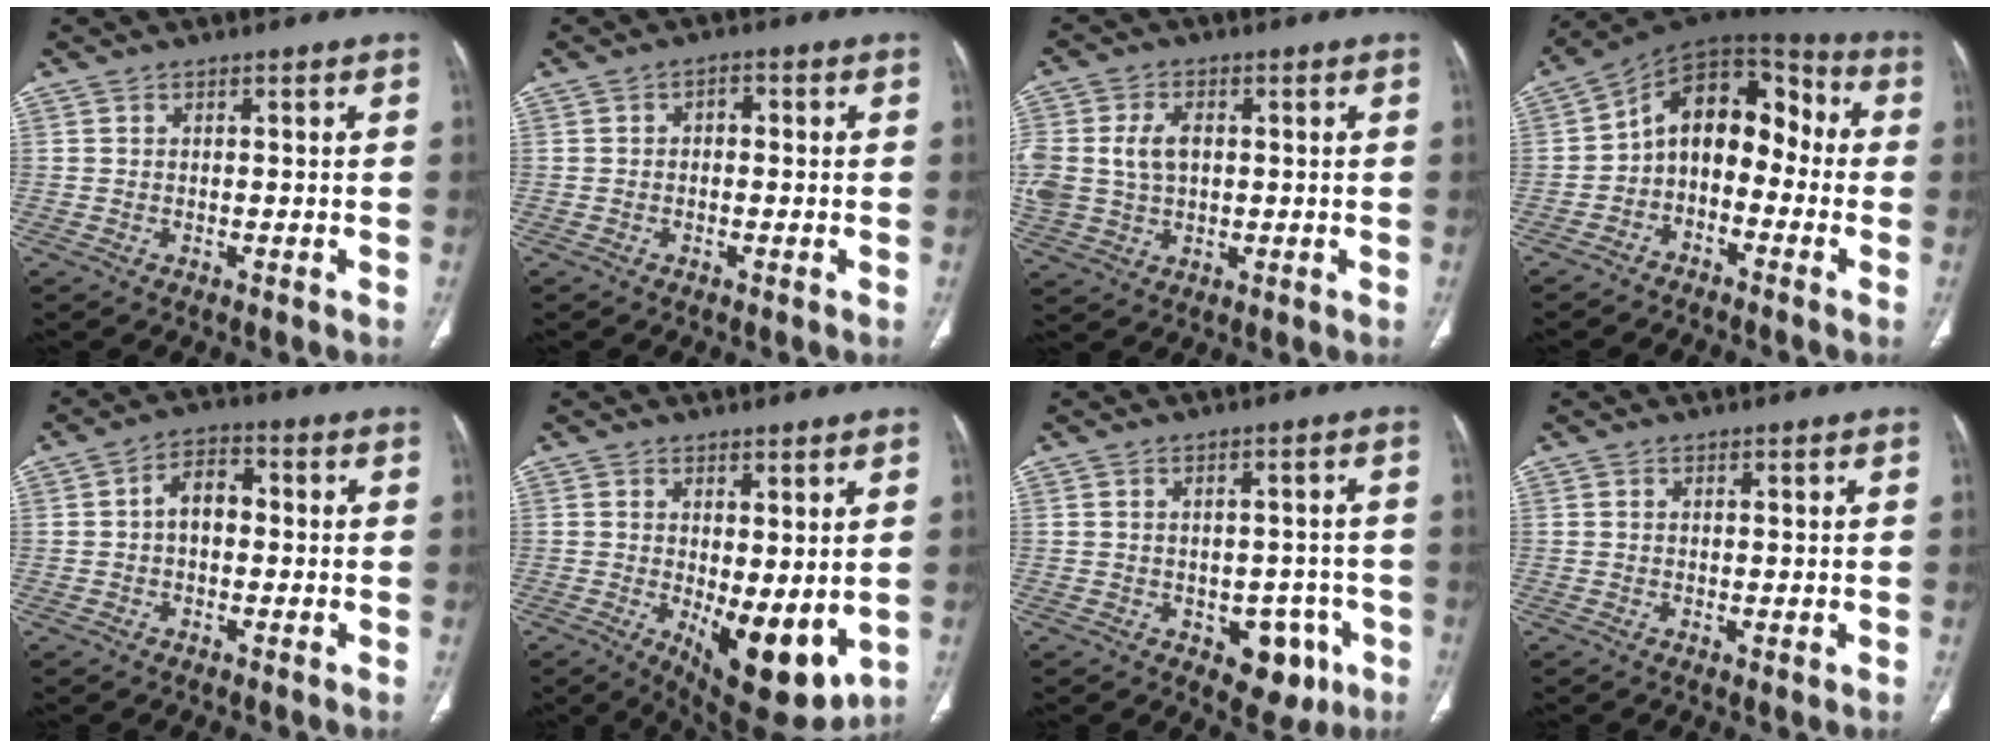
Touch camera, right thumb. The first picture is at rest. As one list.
[{"total": 2.0, "force": [0.0, 1.3, 1.5], "torque": [-0.013, 0.007, -0.007]}, {"total": 11.4, "force": [1.2, 8.3, 7.7], "torque": [-0.183, 0.006, 0.032]}, {"total": 13.0, "force": [-2.3, 8.9, 9.2], "torque": [-0.104, 0.075, -0.053]}, {"total": 5.7, "force": [-0.1, 3.8, 4.3], "torque": [-0.059, 0.022, -0.010]}, {"total": 11.3, "force": [-1.3, 4.6, 10.2], "torque": [-0.138, -0.030, -0.002]}, {"total": 7.5, "force": [-3.1, 4.9, 4.8], "torque": [-0.027, 0.015, -0.029]}, {"total": 0.5, "force": [0.0, 0.1, 0.5], "torque": [-0.015, -0.006, 0.003]}]